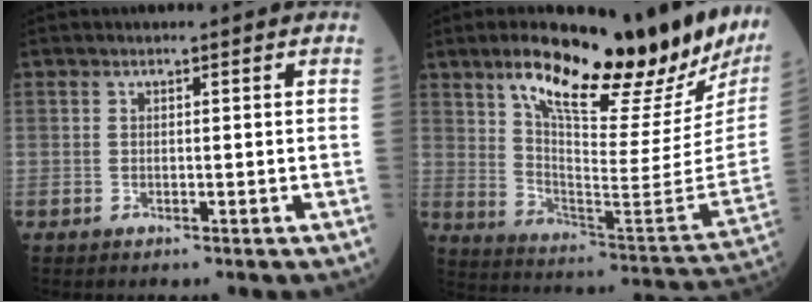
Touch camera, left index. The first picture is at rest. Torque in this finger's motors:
{"motor_torque": [1.13, -1.00, 0.86, 0.21]}